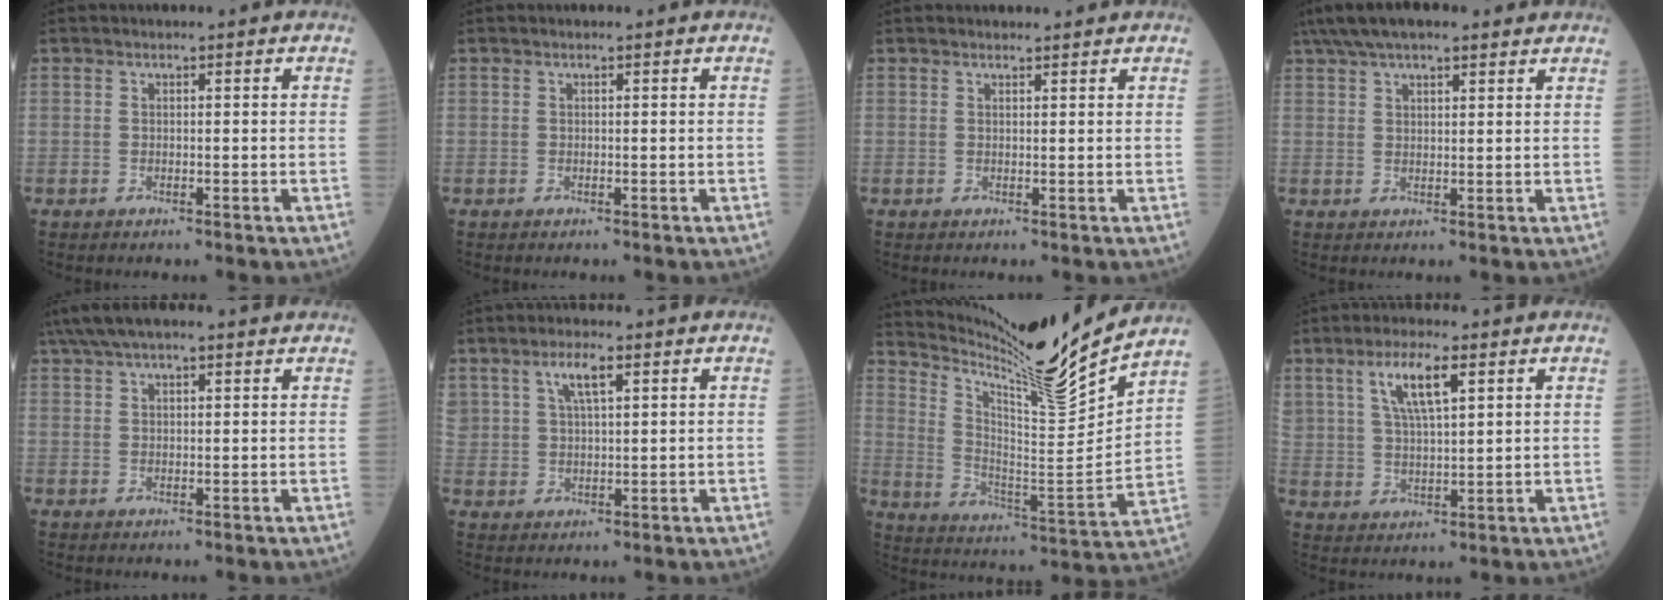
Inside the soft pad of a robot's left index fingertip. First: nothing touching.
{"total": 0.0}
{"total": 1.4, "force": [1.4, 0.2, 0.0], "torque": [-0.001, 0.005, 0.022]}
{"total": 11.3, "force": [8.9, 2.8, 6.3], "torque": [-0.108, 0.058, 0.144]}
{"total": 9.5, "force": [7.3, 2.2, 5.5], "torque": [-0.094, 0.055, 0.121]}
{"total": 5.1, "force": [2.8, 1.7, 3.8], "torque": [-0.080, 0.010, 0.056]}
{"total": 17.1, "force": [15.7, -2.3, 6.3], "torque": [-0.127, -0.058, 0.258]}
{"total": 7.3, "force": [3.8, 1.8, 6.0], "torque": [-0.122, 0.011, 0.076]}